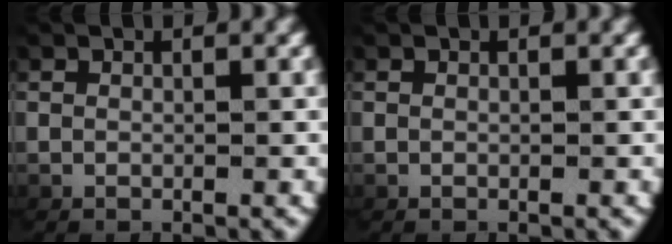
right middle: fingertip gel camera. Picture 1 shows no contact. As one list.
[{"total": 0.0}]